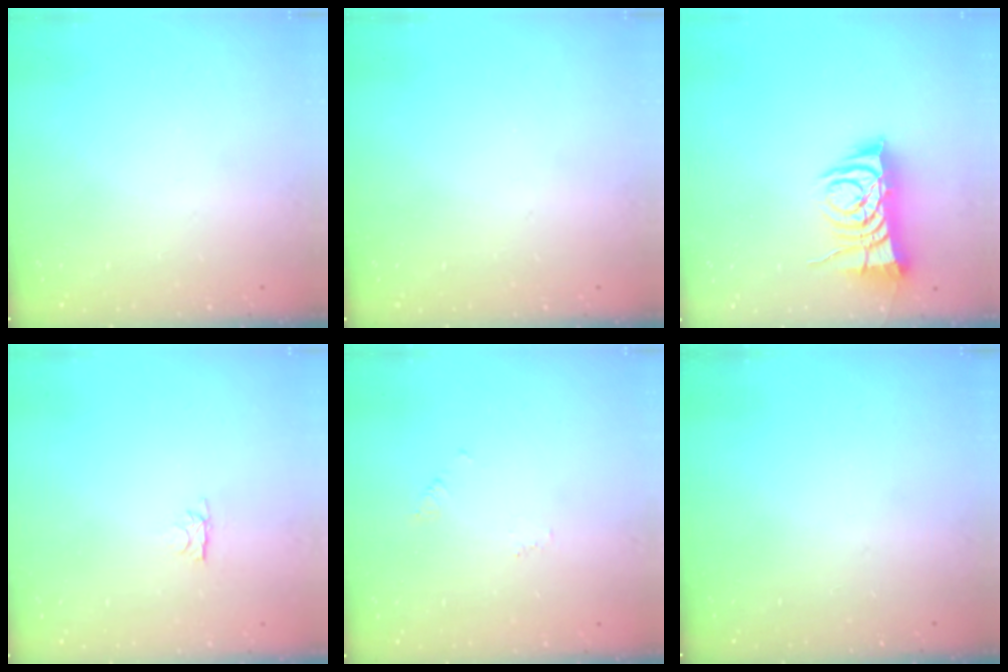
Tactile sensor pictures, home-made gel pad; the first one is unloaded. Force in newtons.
{"total": 0.0}
{"total": 9.2, "press": 9.1, "slide": 1.1}
{"total": 2.8, "press": 2.7, "slide": 0.4}
{"total": 2.7, "press": 2.7, "slide": 0.2}
{"total": 0.0}